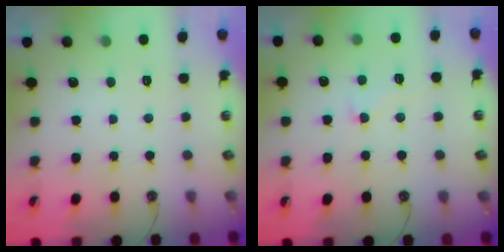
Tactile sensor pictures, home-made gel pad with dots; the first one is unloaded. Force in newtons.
{"total": 2.1, "press": 2.1, "slide": 0.6}